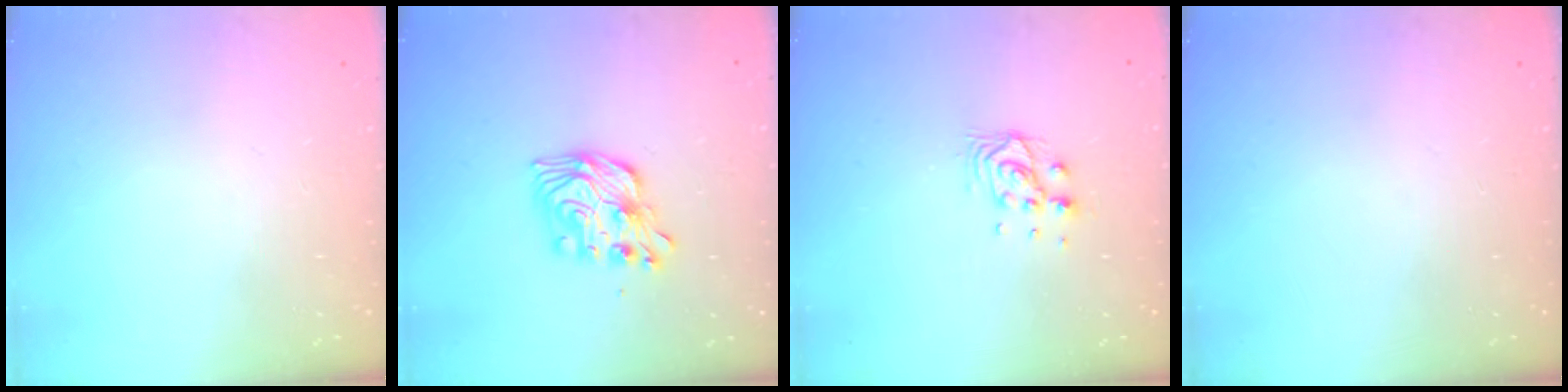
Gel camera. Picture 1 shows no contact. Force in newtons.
{"total": 11.6, "press": 11.6, "slide": 0.3}
{"total": 6.9, "press": 6.9, "slide": 0.4}
{"total": 0.0}